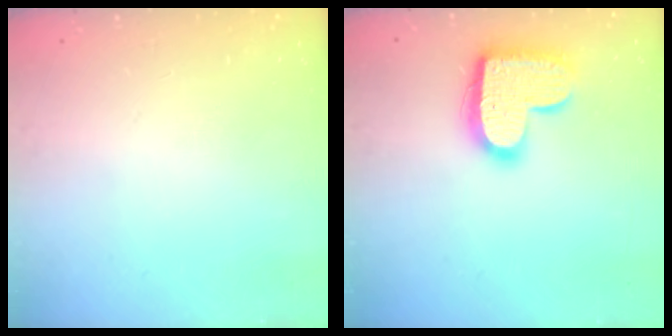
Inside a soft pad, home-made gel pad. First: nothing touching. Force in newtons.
{"total": 17.2, "press": 17.2, "slide": 0.9}